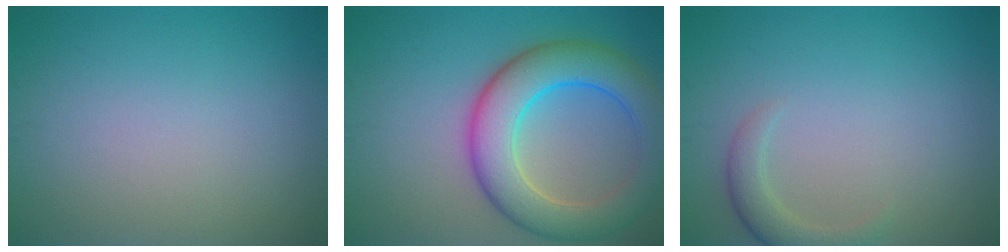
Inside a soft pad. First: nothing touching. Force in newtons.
{"total": 8.5, "press": 8.5, "slide": 0.2}
{"total": 2.2, "press": 2.2, "slide": 0.2}